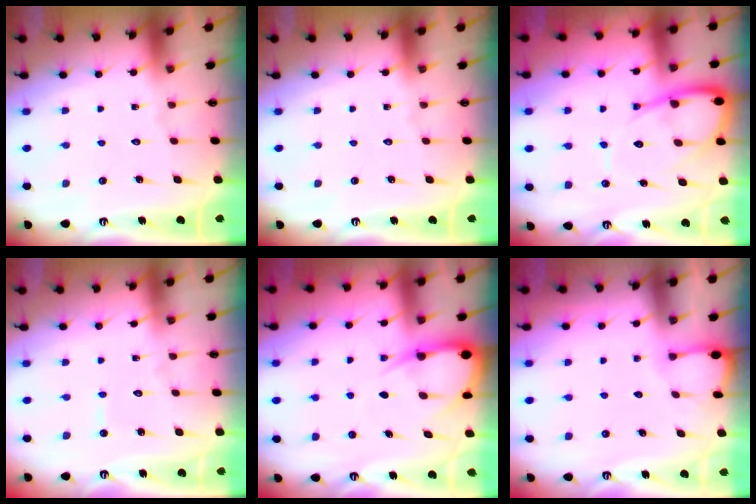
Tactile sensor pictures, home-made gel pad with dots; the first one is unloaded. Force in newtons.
{"total": 0.0}
{"total": 11.4, "press": 11.4, "slide": 1.0}
{"total": 3.7, "press": 3.7, "slide": 0.3}
{"total": 7.3, "press": 7.3, "slide": 0.8}
{"total": 2.7, "press": 2.7, "slide": 0.3}